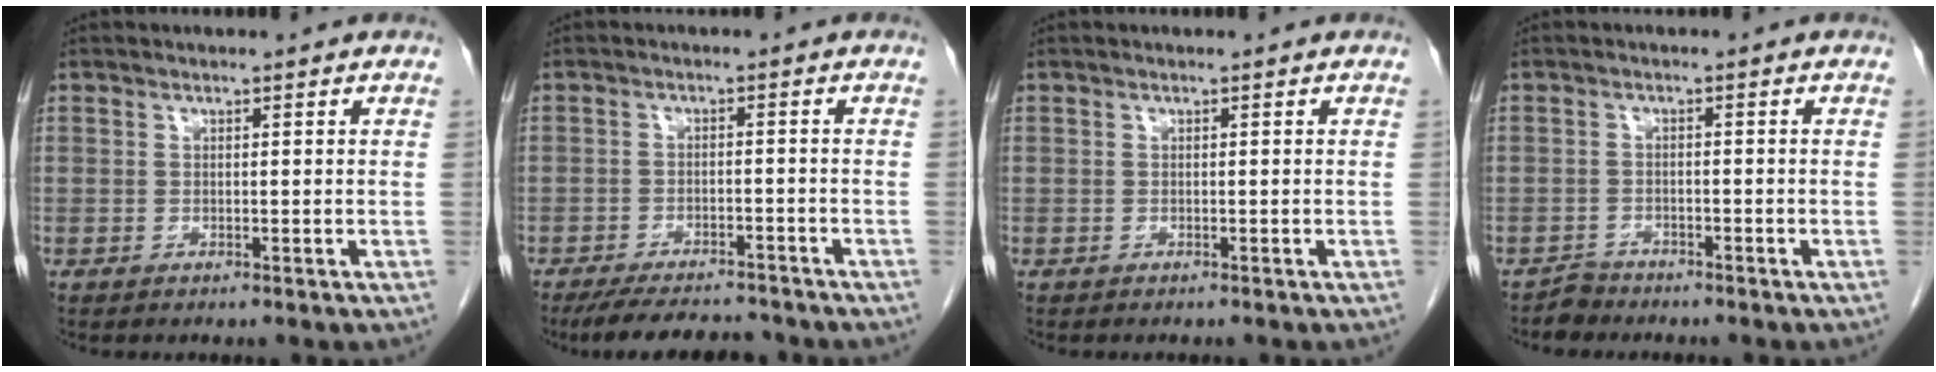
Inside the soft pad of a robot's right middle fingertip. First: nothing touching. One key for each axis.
{"total": 9.7, "fx": -8.8, "fy": 2.3, "fz": 3.5, "tx": -0.051, "ty": -0.003, "tz": -0.127}
{"total": 0.0}
{"total": 1.9, "fx": -1.7, "fy": 0.6, "fz": -0.6, "tx": 0.009, "ty": 0.000, "tz": -0.031}